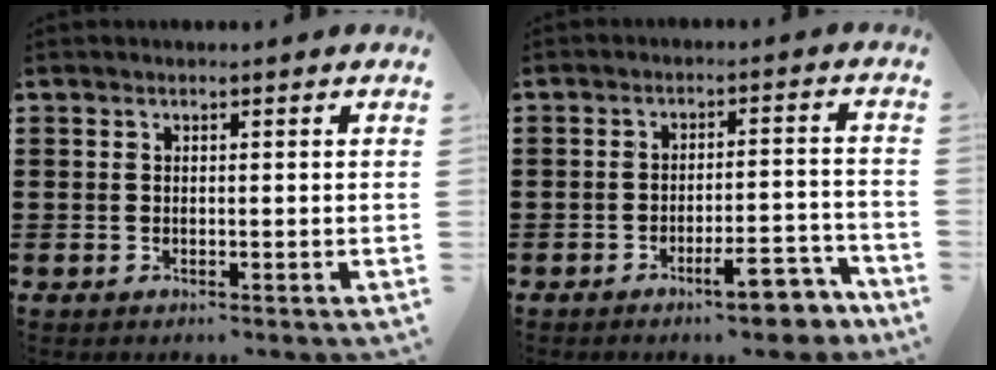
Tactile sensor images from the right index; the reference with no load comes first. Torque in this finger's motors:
{"motor_torque": [1.70, 0.44, 0.30, -0.01]}